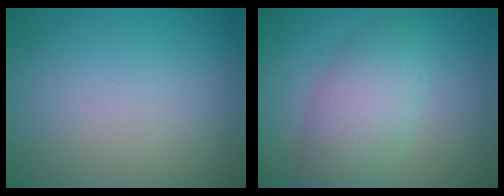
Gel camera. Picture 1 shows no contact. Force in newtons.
{"total": 5.1, "press": 5.1, "slide": 0.3}